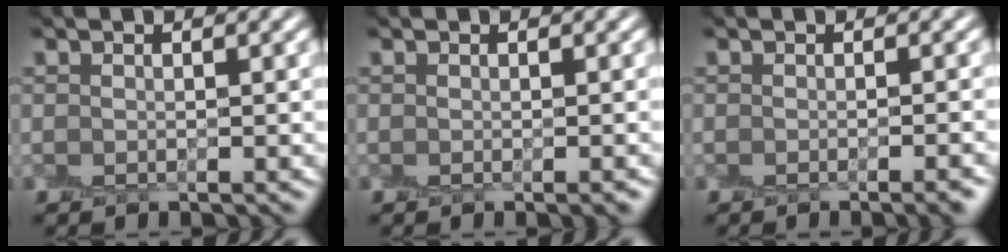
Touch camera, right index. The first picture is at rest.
{"total": 0.8, "force": [-0.3, 0.2, 0.7], "torque": [-0.006, -0.001, -0.006]}
{"total": 2.3, "force": [-1.2, 0.6, 1.9], "torque": [-0.008, 0.001, -0.016]}